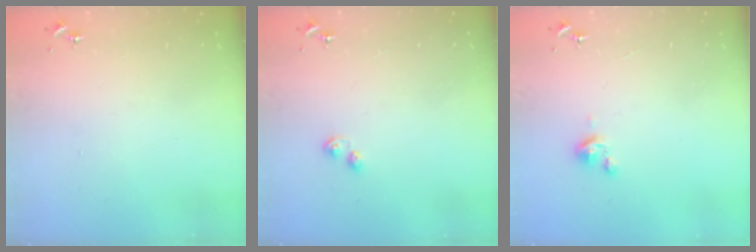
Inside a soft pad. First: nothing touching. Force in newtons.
{"total": 2.9, "press": 2.8, "slide": 0.7}
{"total": 2.8, "press": 2.8, "slide": 0.3}